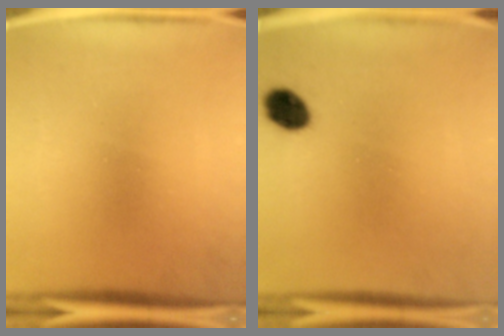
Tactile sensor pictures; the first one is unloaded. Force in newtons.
{"total": 5.3}